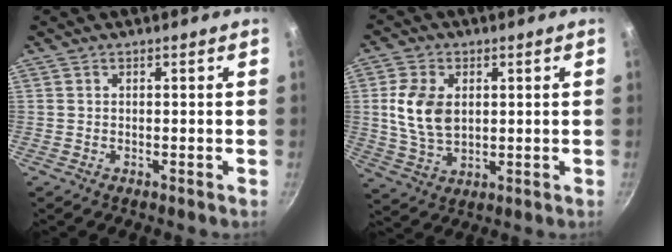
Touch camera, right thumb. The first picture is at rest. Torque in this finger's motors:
{"motor_torque": [0.04, 0.04, 1.34, -0.18, 0.09]}